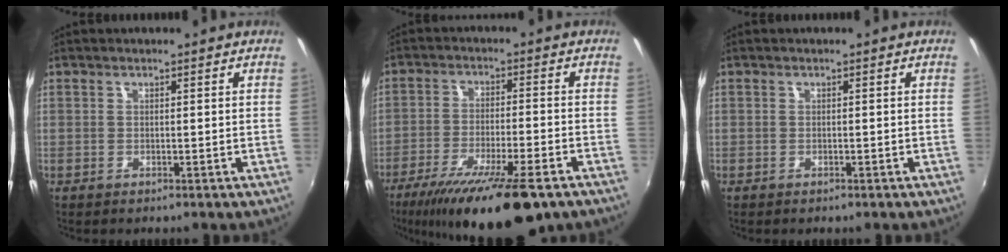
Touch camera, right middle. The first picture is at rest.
{"total": 18.6, "force": [-13.1, 3.6, 12.8], "torque": [-0.232, -0.046, -0.208]}
{"total": 0.6, "force": [-0.4, 0.3, 0.2], "torque": [-0.004, 0.000, -0.006]}